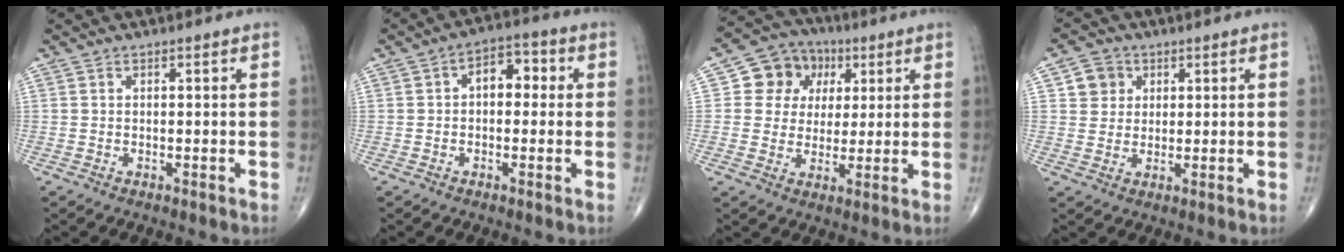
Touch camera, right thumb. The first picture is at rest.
{"total": 6.4, "force": [0.6, 4.0, 4.9], "torque": [-0.044, 0.023, -0.001]}
{"total": 10.3, "force": [3.0, 9.0, 3.9], "torque": [-0.020, 0.001, 0.043]}
{"total": 4.9, "force": [1.7, 4.4, 1.2], "torque": [0.006, -0.003, 0.027]}